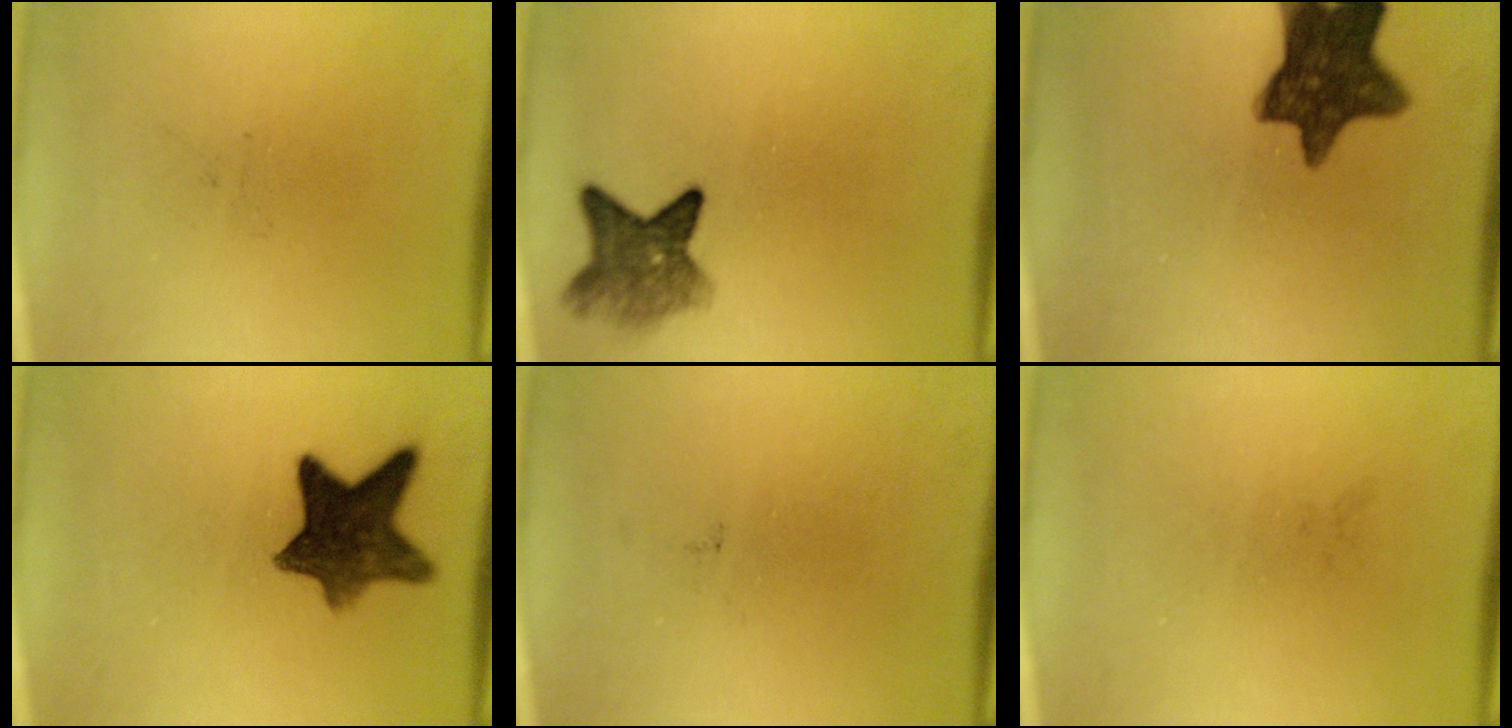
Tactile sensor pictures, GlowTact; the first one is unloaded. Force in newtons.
{"total": 5.9}
{"total": 11.9}
{"total": 10.2}
{"total": 0.0}
{"total": 0.0}